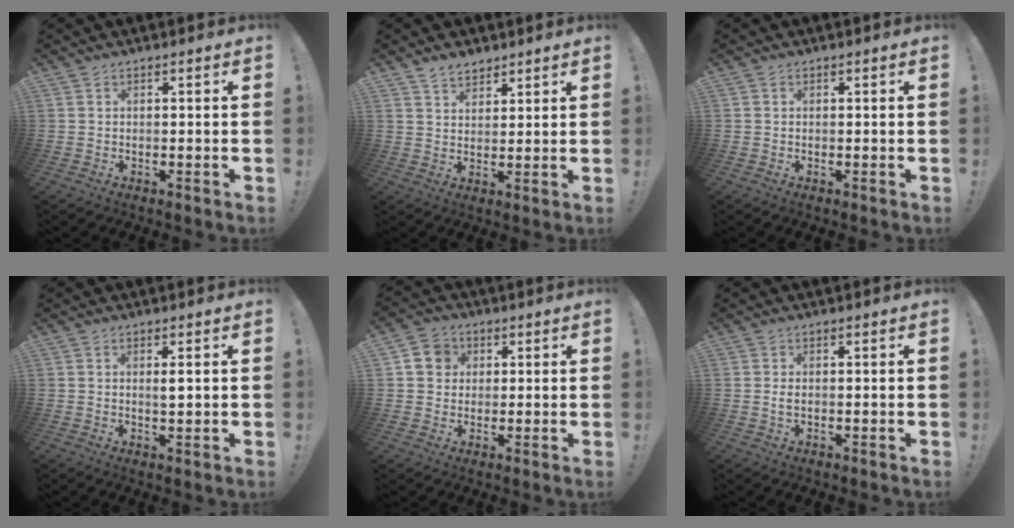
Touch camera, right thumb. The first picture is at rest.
{"total": 5.3, "force": [4.3, 2.7, 1.2], "torque": [-0.020, -0.025, 0.082]}
{"total": 0.0}
{"total": 2.0, "force": [0.6, 0.3, 1.9], "torque": [-0.025, -0.006, 0.006]}
{"total": 7.1, "force": [1.8, 6.3, 2.7], "torque": [-0.037, 0.004, 0.037]}
{"total": 1.3, "force": [-0.2, 0.5, 1.2], "torque": [-0.021, 0.003, -0.003]}